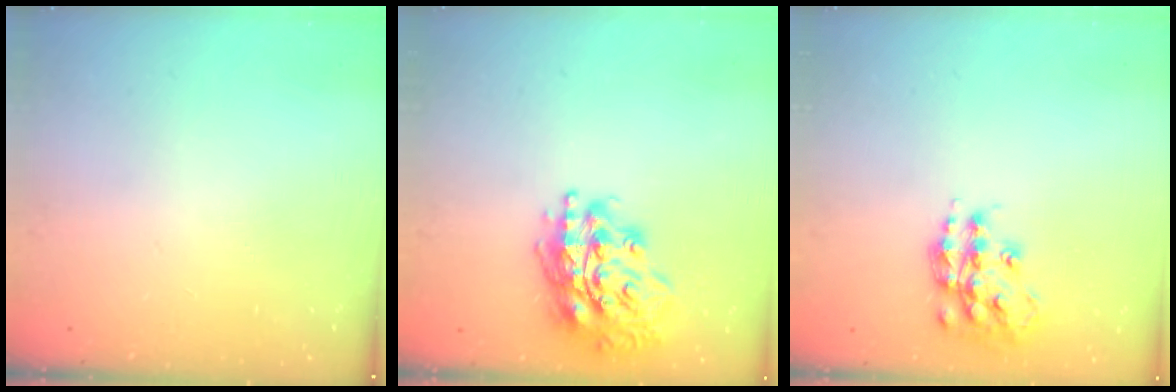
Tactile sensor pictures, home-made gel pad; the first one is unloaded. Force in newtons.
{"total": 18.0, "press": 17.9, "slide": 2.1}
{"total": 14.6, "press": 14.6, "slide": 0.8}